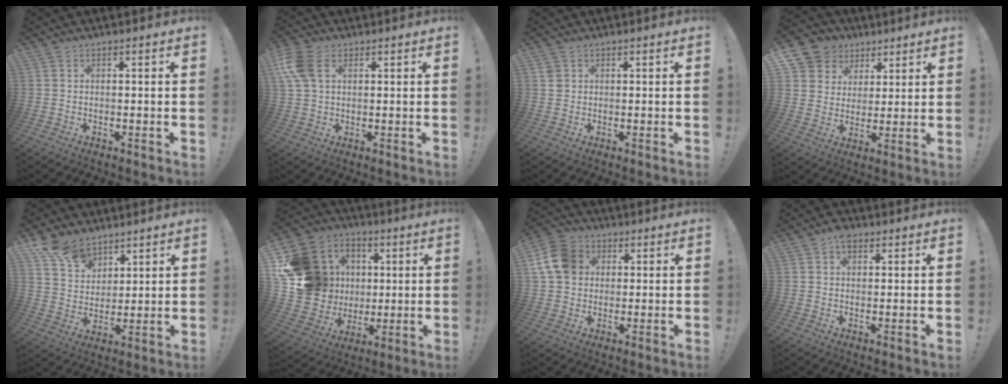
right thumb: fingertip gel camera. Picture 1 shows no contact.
{"total": 8.5, "force": [3.2, 5.5, 5.7], "torque": [-0.123, 0.000, 0.061]}
{"total": 1.7, "force": [0.8, 1.5, 0.4], "torque": [-0.007, 0.001, 0.017]}
{"total": 9.3, "force": [4.5, 7.9, 1.8], "torque": [-0.025, -0.034, 0.092]}
{"total": 11.5, "force": [8.4, 7.2, 3.3], "torque": [-0.051, -0.050, 0.163]}
{"total": 21.7, "force": [3.6, 19.5, 8.8], "torque": [-0.151, -0.004, 0.120]}
{"total": 12.4, "force": [2.8, 10.3, 6.4], "torque": [-0.104, 0.001, 0.059]}
{"total": 3.9, "force": [2.0, 2.6, 2.1], "torque": [-0.030, -0.002, 0.034]}